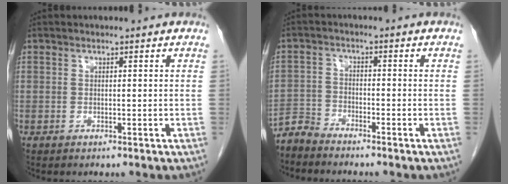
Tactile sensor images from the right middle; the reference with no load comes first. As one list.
[{"total": 3.3, "force": [-3.3, 0.4, -0.1], "torque": [0.007, -0.012, -0.068]}]